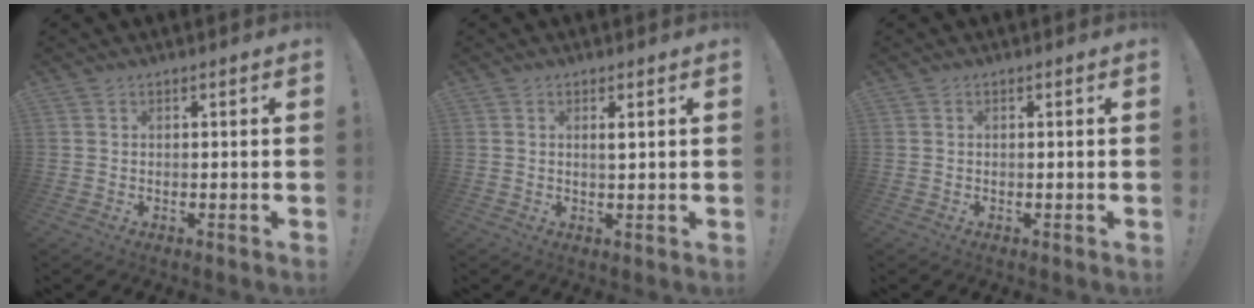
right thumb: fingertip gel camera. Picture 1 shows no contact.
{"total": 1.4, "force": [0.5, -0.1, 1.3], "torque": [-0.018, -0.006, 0.005]}
{"total": 0.0}